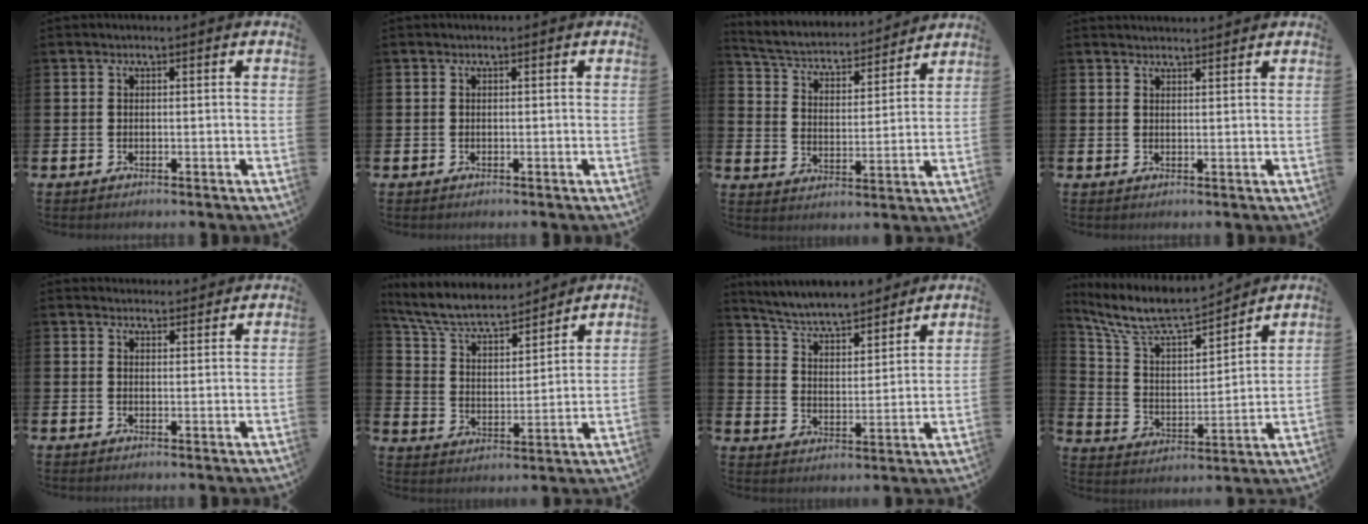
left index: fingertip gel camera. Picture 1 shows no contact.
{"total": 0.0}
{"total": 4.5, "force": [4.1, 1.3, 1.0], "torque": [-0.047, -0.042, 0.063]}
{"total": 1.8, "force": [1.8, 0.2, 0.1], "torque": [0.006, -0.010, 0.031]}
{"total": 2.6, "force": [2.5, 0.6, -0.1], "torque": [0.013, -0.016, 0.043]}
{"total": 7.7, "force": [6.9, 2.2, 2.6], "torque": [-0.082, -0.048, 0.119]}
{"total": 6.2, "force": [5.8, 1.2, 1.8], "torque": [-0.058, -0.044, 0.097]}
{"total": 9.5, "force": [8.7, 1.8, 3.4], "torque": [-0.110, -0.059, 0.152]}